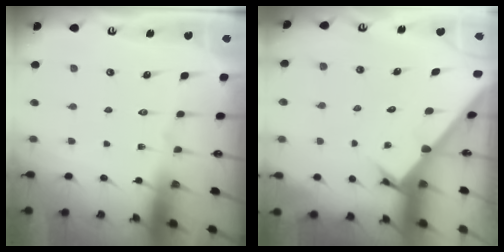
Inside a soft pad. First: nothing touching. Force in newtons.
{"total": 2.4, "press": 2.4, "slide": 0.2}